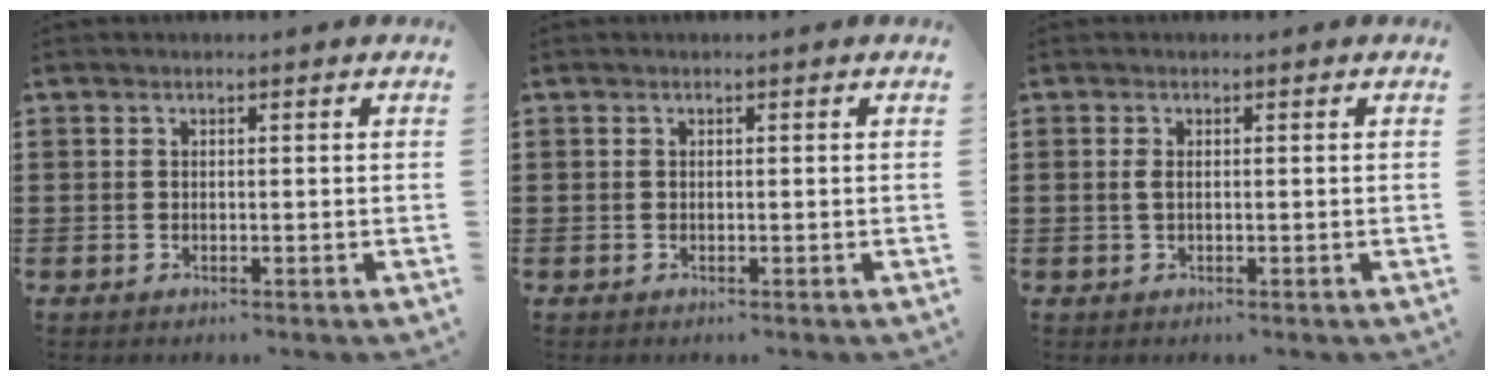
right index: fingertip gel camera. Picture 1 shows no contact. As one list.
[{"total": 0.0}, {"total": 1.2, "force": [0.0, 0.4, 1.1], "torque": [-0.030, -0.001, -0.003]}]